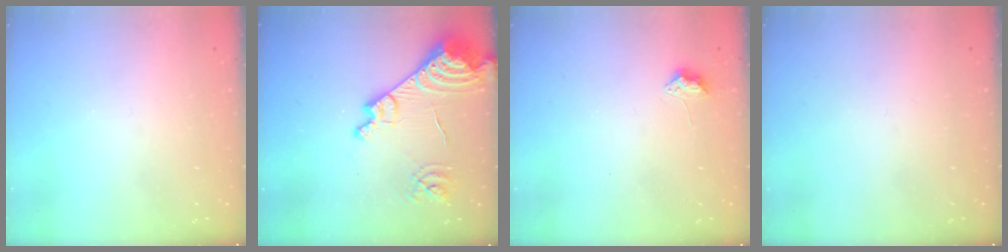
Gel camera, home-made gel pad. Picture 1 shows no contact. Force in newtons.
{"total": 17.1, "press": 17.0, "slide": 2.0}
{"total": 3.8, "press": 3.8, "slide": 0.5}
{"total": 0.0}